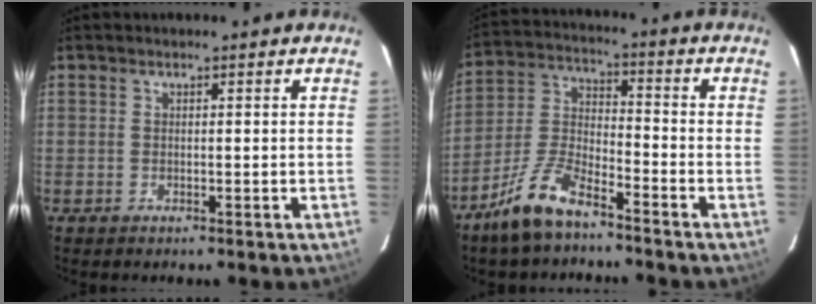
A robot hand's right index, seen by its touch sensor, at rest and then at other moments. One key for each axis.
{"total": 9.3, "fx": -7.1, "fy": 2.4, "fz": 5.5, "tx": -0.125, "ty": -0.010, "tz": -0.142}